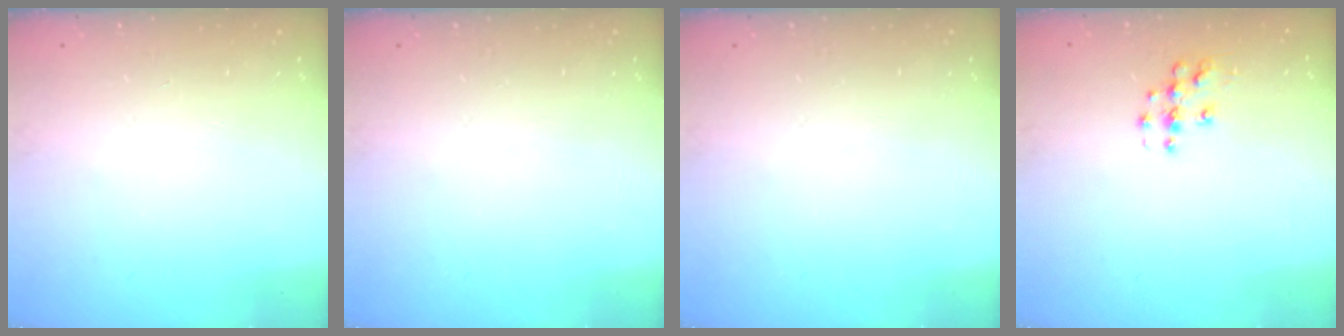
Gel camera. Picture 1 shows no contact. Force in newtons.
{"total": 0.0}
{"total": 0.0}
{"total": 4.9, "press": 4.9, "slide": 0.1}